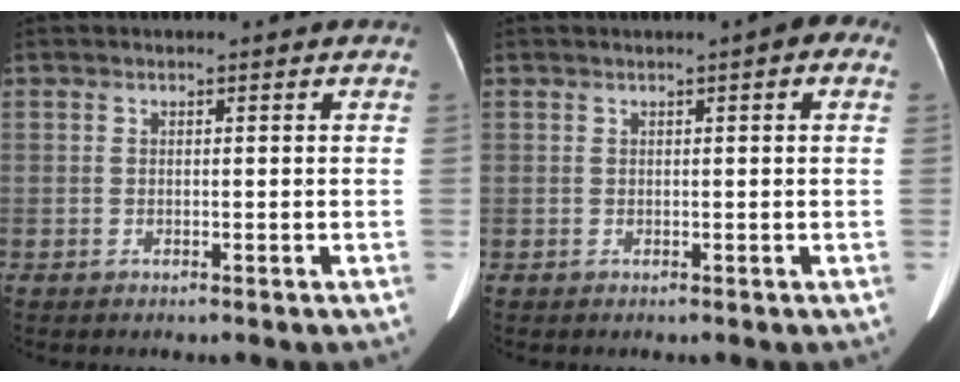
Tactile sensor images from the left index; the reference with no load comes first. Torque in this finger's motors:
{"motor_torque": [0.52, -0.40, 0.32, 0.08]}